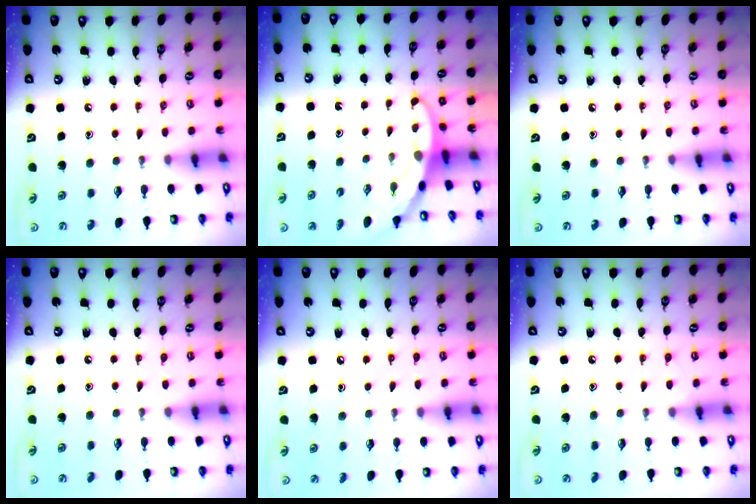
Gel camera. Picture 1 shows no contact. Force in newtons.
{"total": 3.4, "press": 3.4, "slide": 0.2}
{"total": 0.0}
{"total": 2.9, "press": 2.8, "slide": 0.4}
{"total": 4.4, "press": 4.3, "slide": 0.6}
{"total": 5.9, "press": 5.9, "slide": 0.8}